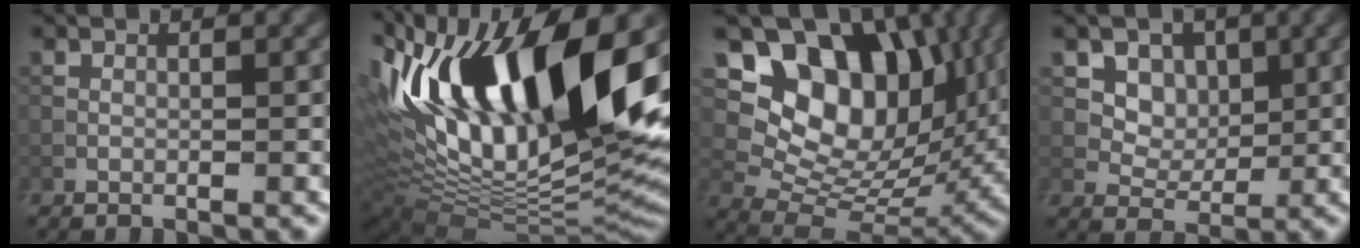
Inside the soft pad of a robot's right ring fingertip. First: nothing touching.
{"total": 18.9, "force": [5.5, 7.3, 16.6], "torque": [-0.293, 0.021, 0.087]}
{"total": 13.1, "force": [5.5, 8.8, 8.0], "torque": [-0.126, 0.006, 0.102]}
{"total": 6.1, "force": [2.5, 4.9, 2.7], "torque": [-0.054, -0.004, 0.054]}